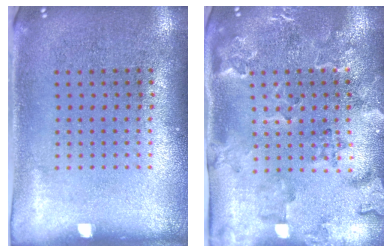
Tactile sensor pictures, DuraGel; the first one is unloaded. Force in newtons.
{"total": 2.4, "press": 2.2, "slide": 0.8}